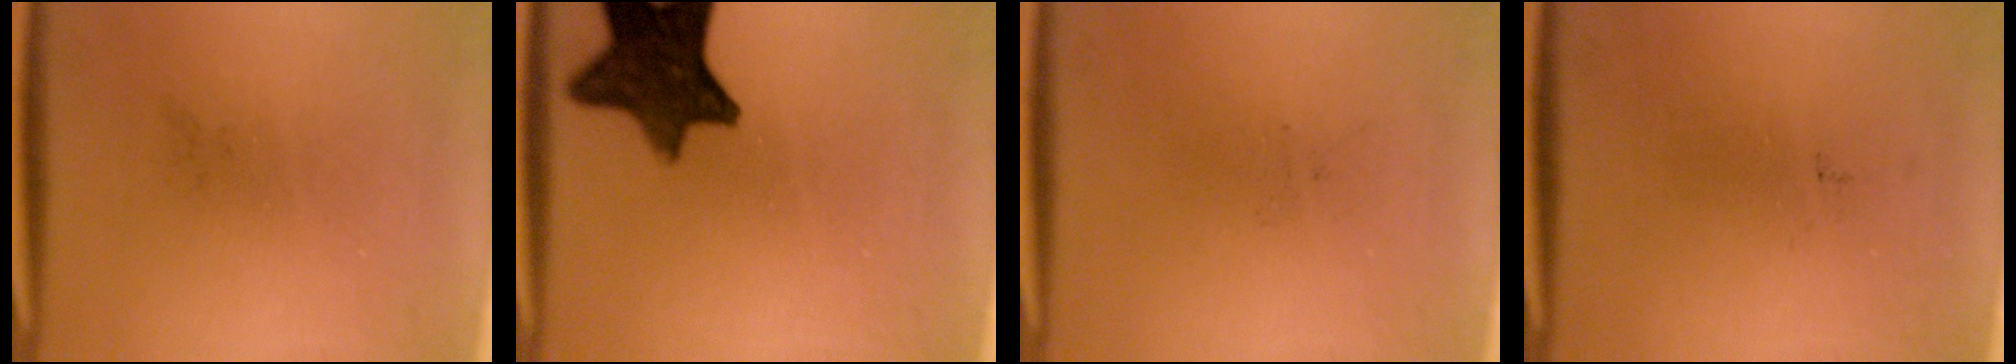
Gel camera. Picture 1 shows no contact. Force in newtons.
{"total": 12.0}
{"total": 0.0}
{"total": 0.0}